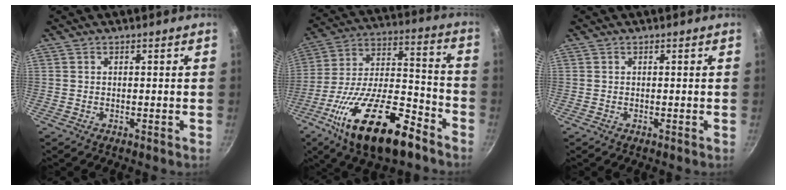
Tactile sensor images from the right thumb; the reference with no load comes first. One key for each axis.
{"total": 24.2, "fx": -13.7, "fy": 9.6, "fz": 17.5, "tx": -0.274, "ty": 0.062, "tz": -0.238}
{"total": 0.0}